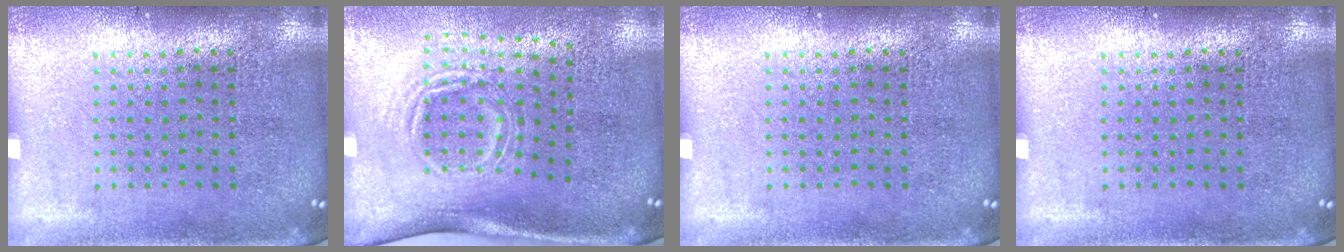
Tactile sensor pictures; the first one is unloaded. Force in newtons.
{"total": 1.8, "press": 1.1, "slide": 1.4}
{"total": 0.0}
{"total": 0.0}